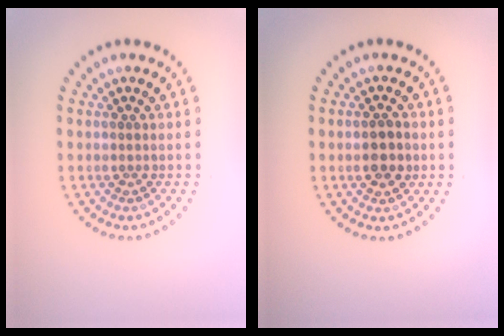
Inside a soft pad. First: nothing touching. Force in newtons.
{"total": 2.5, "press": 2.5, "slide": 0.2}